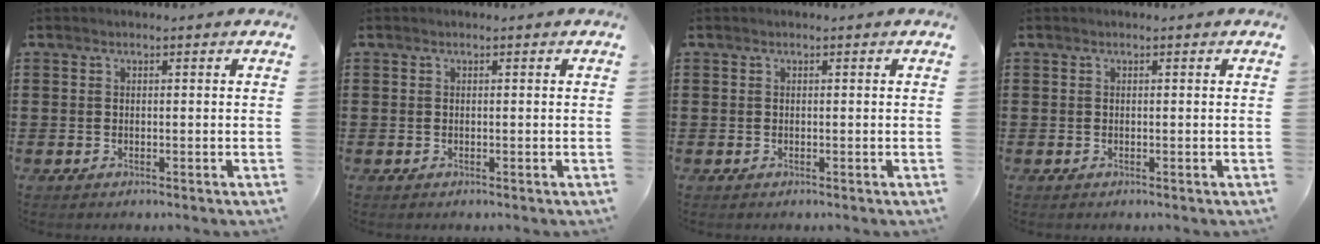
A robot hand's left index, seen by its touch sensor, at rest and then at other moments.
{"total": 0.0}
{"total": 0.0}
{"total": 0.0}